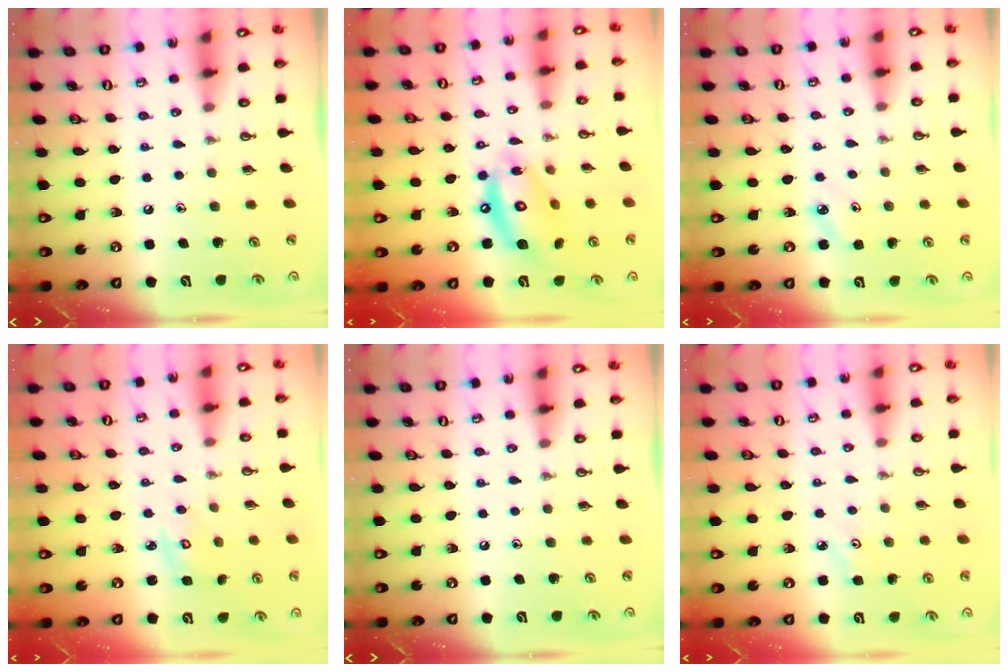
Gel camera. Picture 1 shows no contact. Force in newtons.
{"total": 14.3, "press": 14.2, "slide": 1.2}
{"total": 4.2, "press": 4.2, "slide": 0.4}
{"total": 3.0, "press": 3.0, "slide": 0.1}
{"total": 0.0}
{"total": 3.0, "press": 3.0, "slide": 0.5}